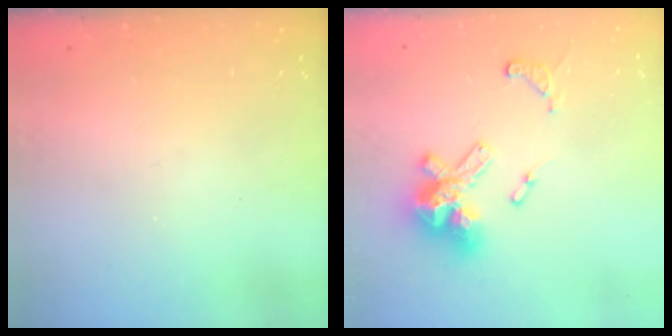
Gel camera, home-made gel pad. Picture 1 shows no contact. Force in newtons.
{"total": 15.0, "press": 14.9, "slide": 1.9}